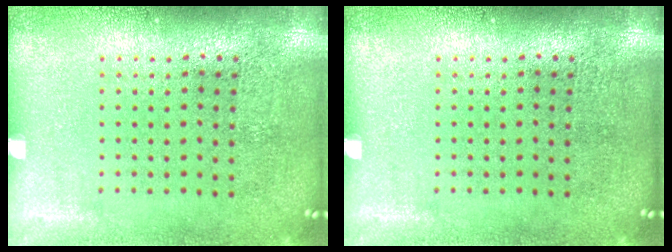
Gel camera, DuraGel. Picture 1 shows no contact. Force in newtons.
{"total": 0.0}